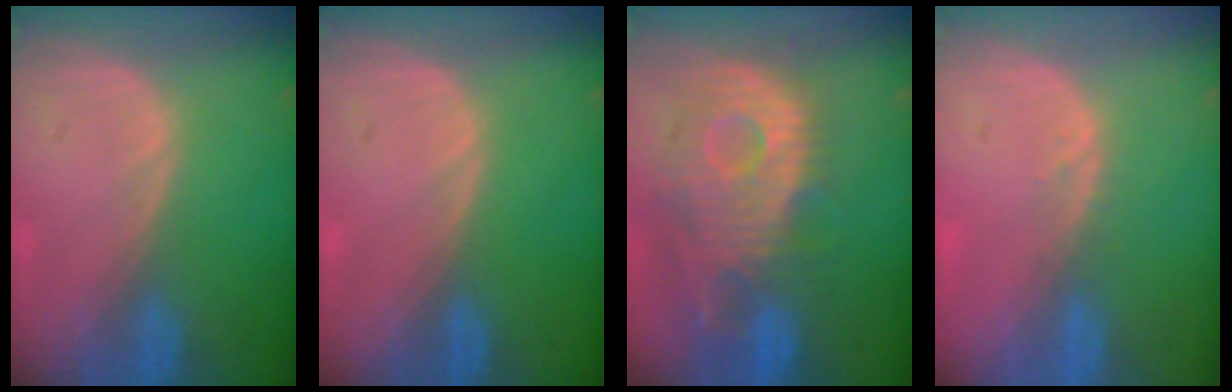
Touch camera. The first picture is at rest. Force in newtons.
{"total": 0.0}
{"total": 12.4, "press": 10.9, "slide": 5.9}
{"total": 1.3, "press": 1.2, "slide": 0.6}